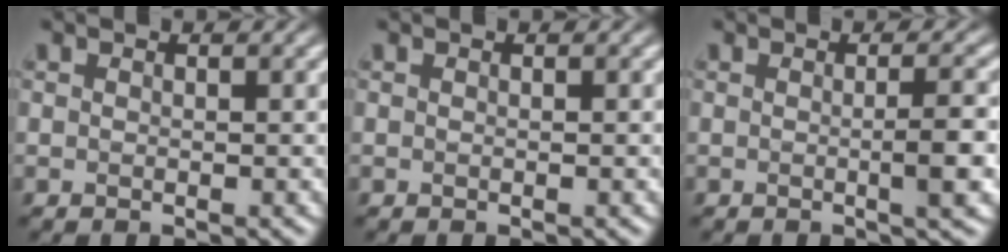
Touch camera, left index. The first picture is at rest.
{"total": 0.0}
{"total": 3.4, "force": [-1.4, 0.3, 3.0], "torque": [-0.047, 0.003, 0.000]}